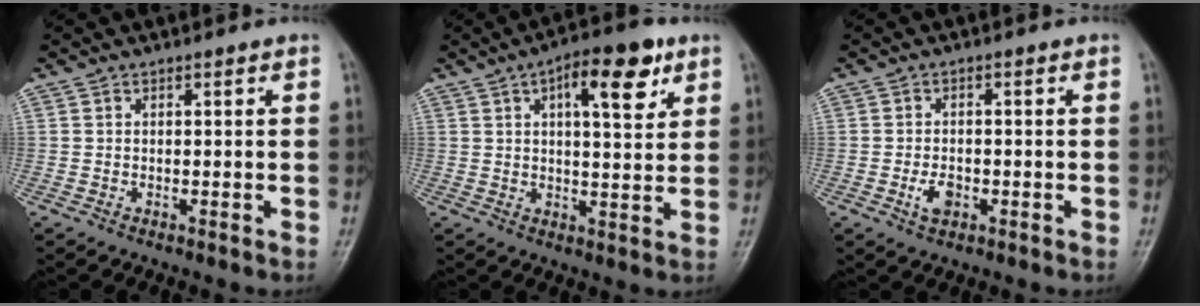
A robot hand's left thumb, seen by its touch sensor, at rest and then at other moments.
{"total": 11.2, "force": [5.1, 4.3, 9.0], "torque": [-0.108, -0.012, 0.070]}
{"total": 3.2, "force": [-1.2, 2.1, 2.2], "torque": [-0.037, 0.003, -0.021]}